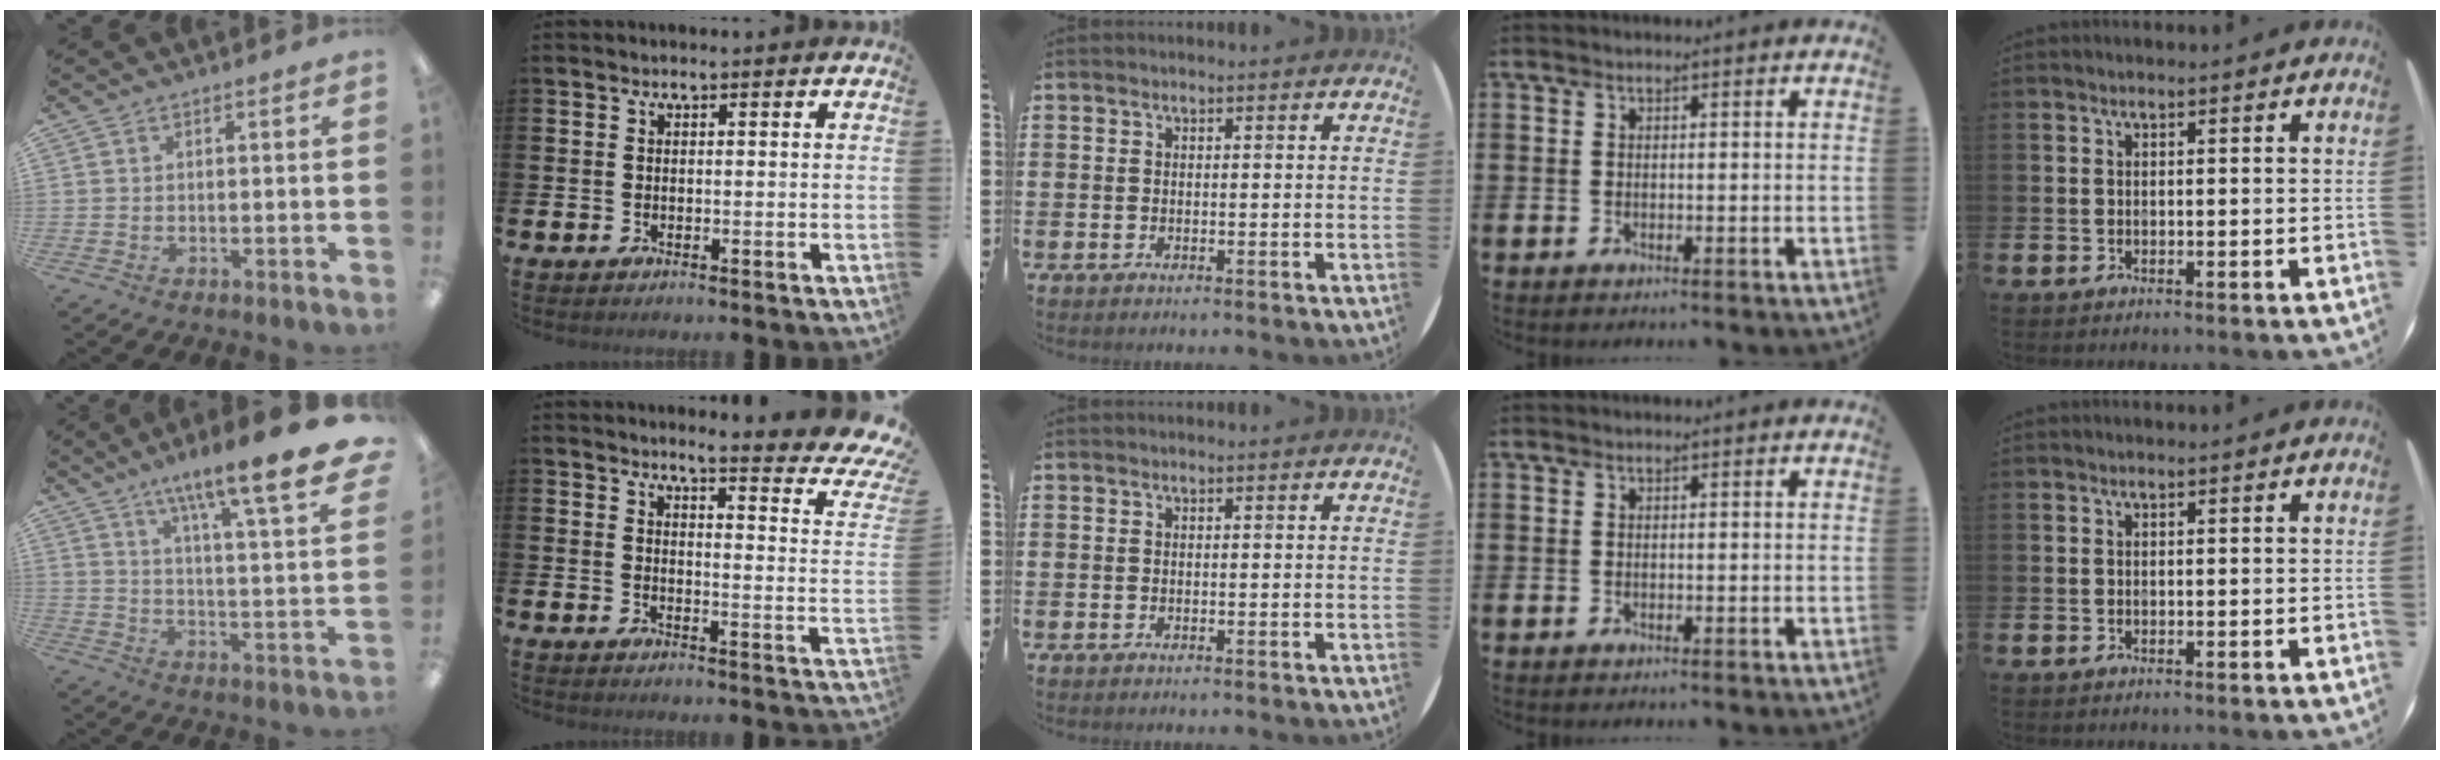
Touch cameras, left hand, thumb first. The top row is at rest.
{"thumb": {"total": 15.3, "force": [11.2, 1.5, 10.3], "torque": [-0.159, -0.085, 0.172]}, "index": {"total": 4.3, "force": [3.8, 0.1, 1.9], "torque": [-0.030, -0.049, 0.052]}}